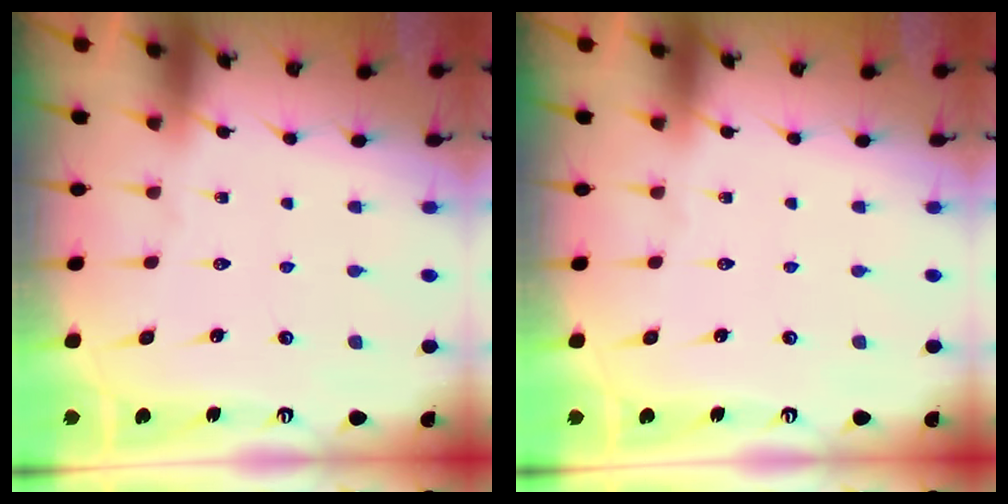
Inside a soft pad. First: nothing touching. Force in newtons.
{"total": 0.0}